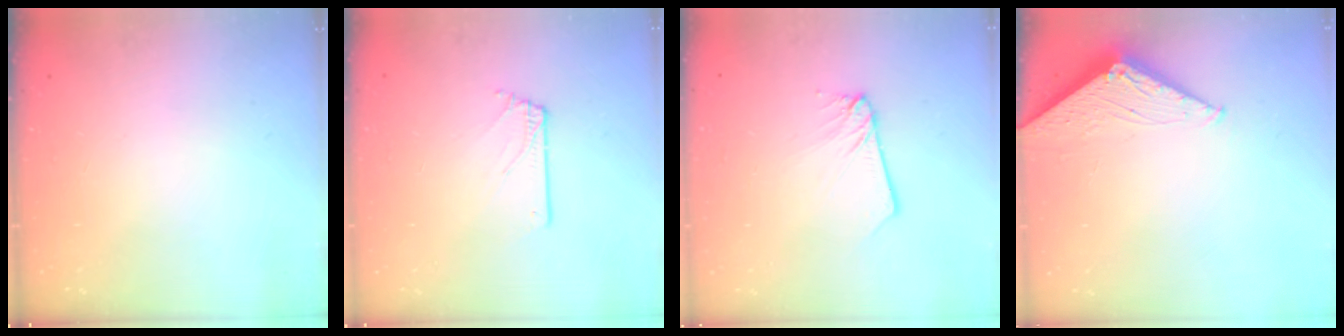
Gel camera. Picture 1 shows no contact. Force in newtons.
{"total": 1.4, "press": 1.4, "slide": 0.2}
{"total": 2.2, "press": 2.2, "slide": 0.2}
{"total": 3.0, "press": 2.9, "slide": 0.3}